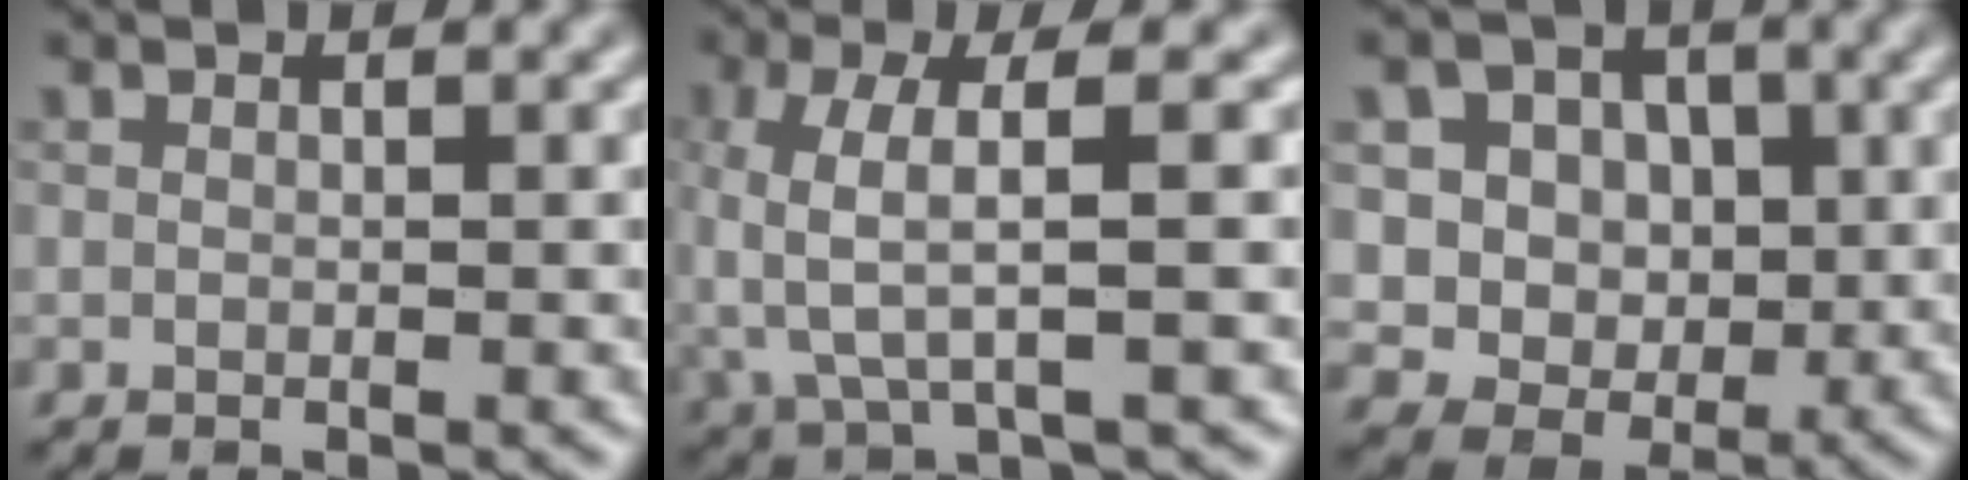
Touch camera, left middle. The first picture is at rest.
{"total": 5.1, "force": [0.1, 1.5, 4.8], "torque": [-0.116, 0.000, 0.003]}
{"total": 8.3, "force": [2.8, 6.7, 4.1], "torque": [-0.063, 0.002, 0.043]}